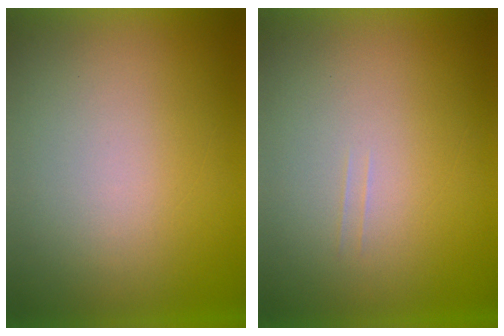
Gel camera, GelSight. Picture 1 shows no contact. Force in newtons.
{"total": 1.2}